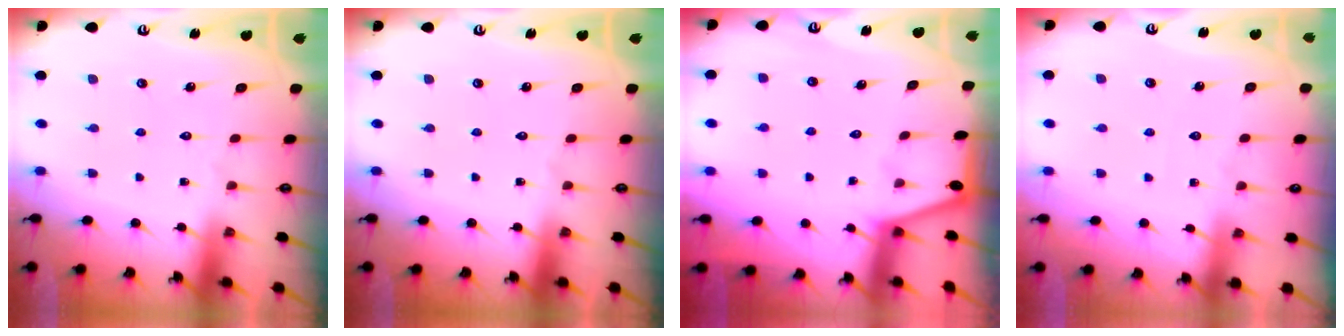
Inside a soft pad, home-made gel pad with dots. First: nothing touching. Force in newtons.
{"total": 0.0}
{"total": 0.7, "press": 0.6, "slide": 0.2}
{"total": 2.0, "press": 2.0, "slide": 0.4}